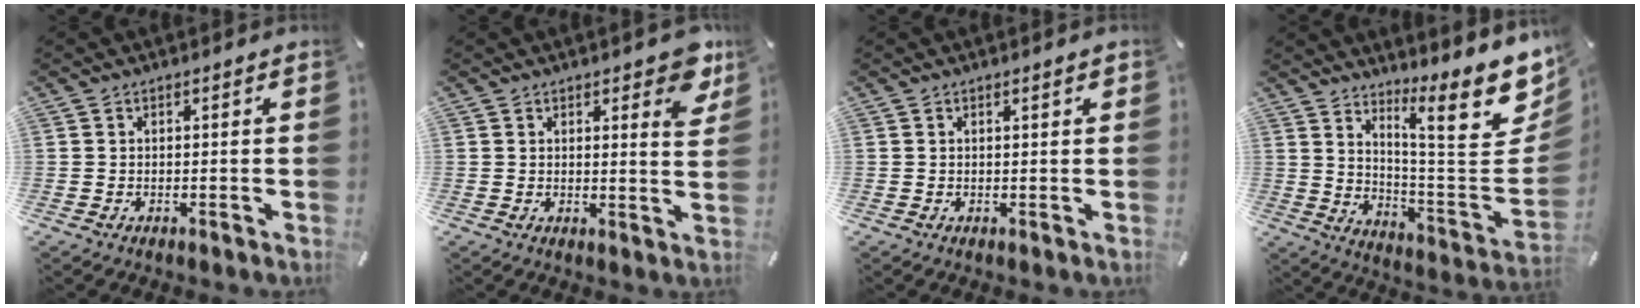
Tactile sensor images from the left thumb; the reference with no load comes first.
{"total": 6.9, "force": [4.6, 2.3, 4.6], "torque": [-0.052, -0.031, 0.074]}
{"total": 1.0, "force": [0.5, 0.1, 0.8], "torque": [-0.017, 0.000, 0.007]}
{"total": 19.4, "force": [12.2, 5.1, 14.3], "torque": [-0.196, -0.102, 0.188]}